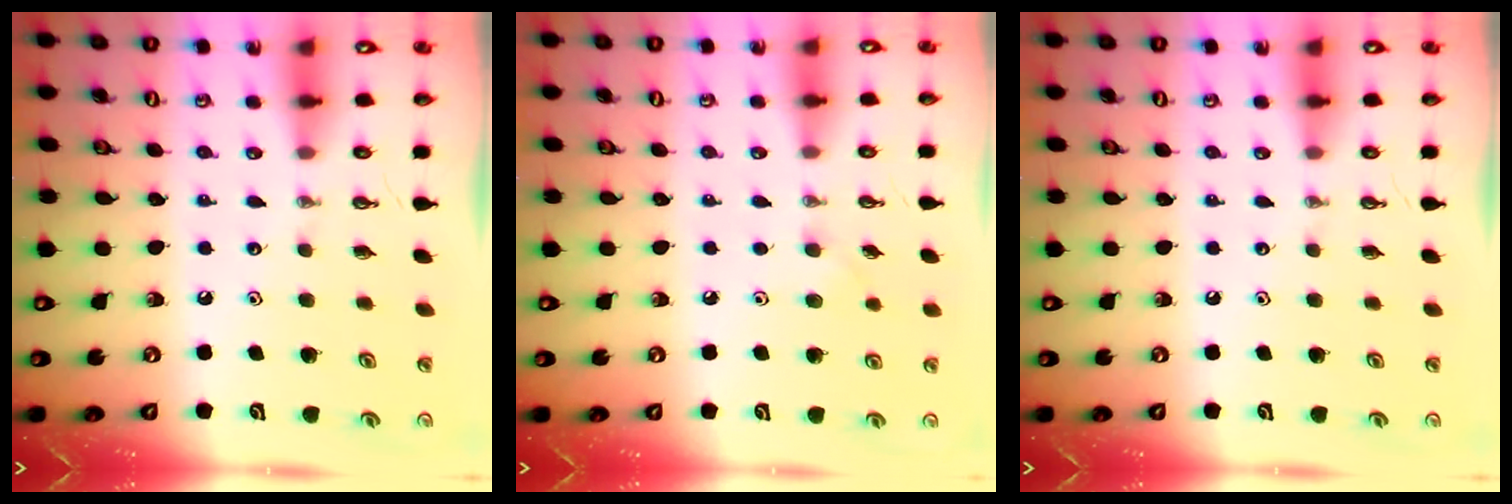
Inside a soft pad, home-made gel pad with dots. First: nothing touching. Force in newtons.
{"total": 5.3, "press": 5.1, "slide": 1.3}
{"total": 0.0}